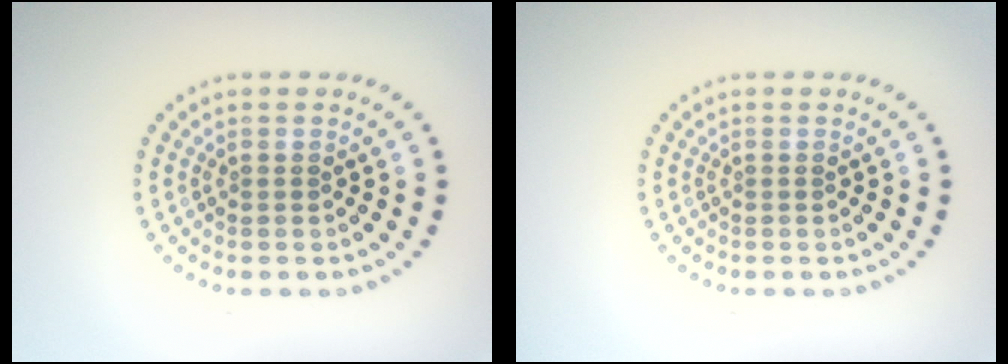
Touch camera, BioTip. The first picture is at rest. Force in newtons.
{"total": 0.0}